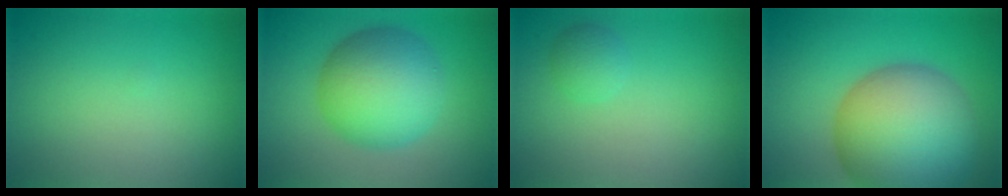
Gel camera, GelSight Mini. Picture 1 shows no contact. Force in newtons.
{"total": 8.7, "press": 8.7, "slide": 0.1}
{"total": 1.3, "press": 1.3, "slide": 0.0}
{"total": 15.0, "press": 15.0, "slide": 0.7}